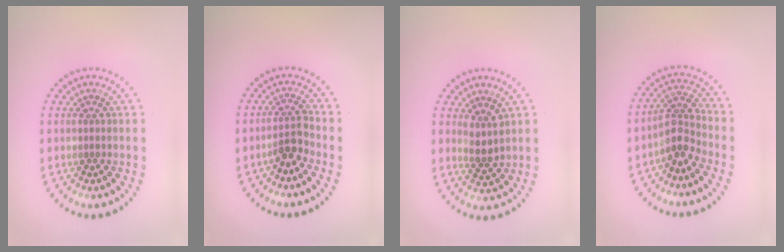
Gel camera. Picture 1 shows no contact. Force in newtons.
{"total": 2.3, "press": 1.8, "slide": 1.4}
{"total": 2.2, "press": 1.7, "slide": 1.3}
{"total": 3.0, "press": 2.4, "slide": 1.8}